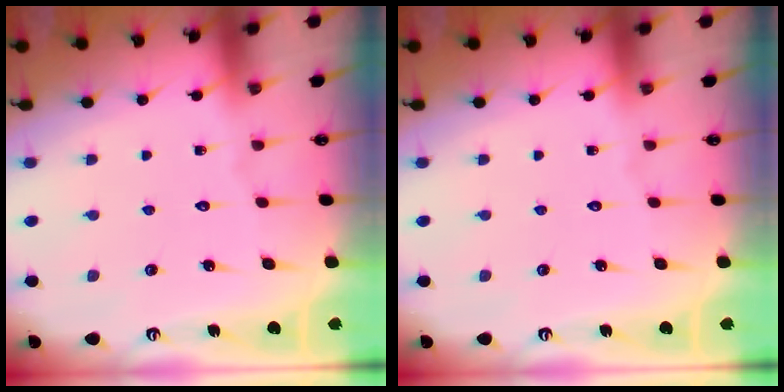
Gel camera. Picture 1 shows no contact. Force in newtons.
{"total": 0.0}